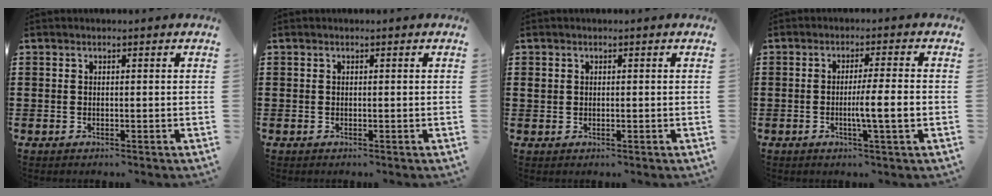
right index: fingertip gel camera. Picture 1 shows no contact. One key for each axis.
{"total": 0.0}
{"total": 0.9, "fx": 0.2, "fy": 0.8, "fz": 0.4, "tx": -0.010, "ty": 0.006, "tz": 0.003}
{"total": 4.9, "fx": -1.0, "fy": -0.2, "fz": 4.8, "tx": -0.083, "ty": -0.006, "tz": -0.021}